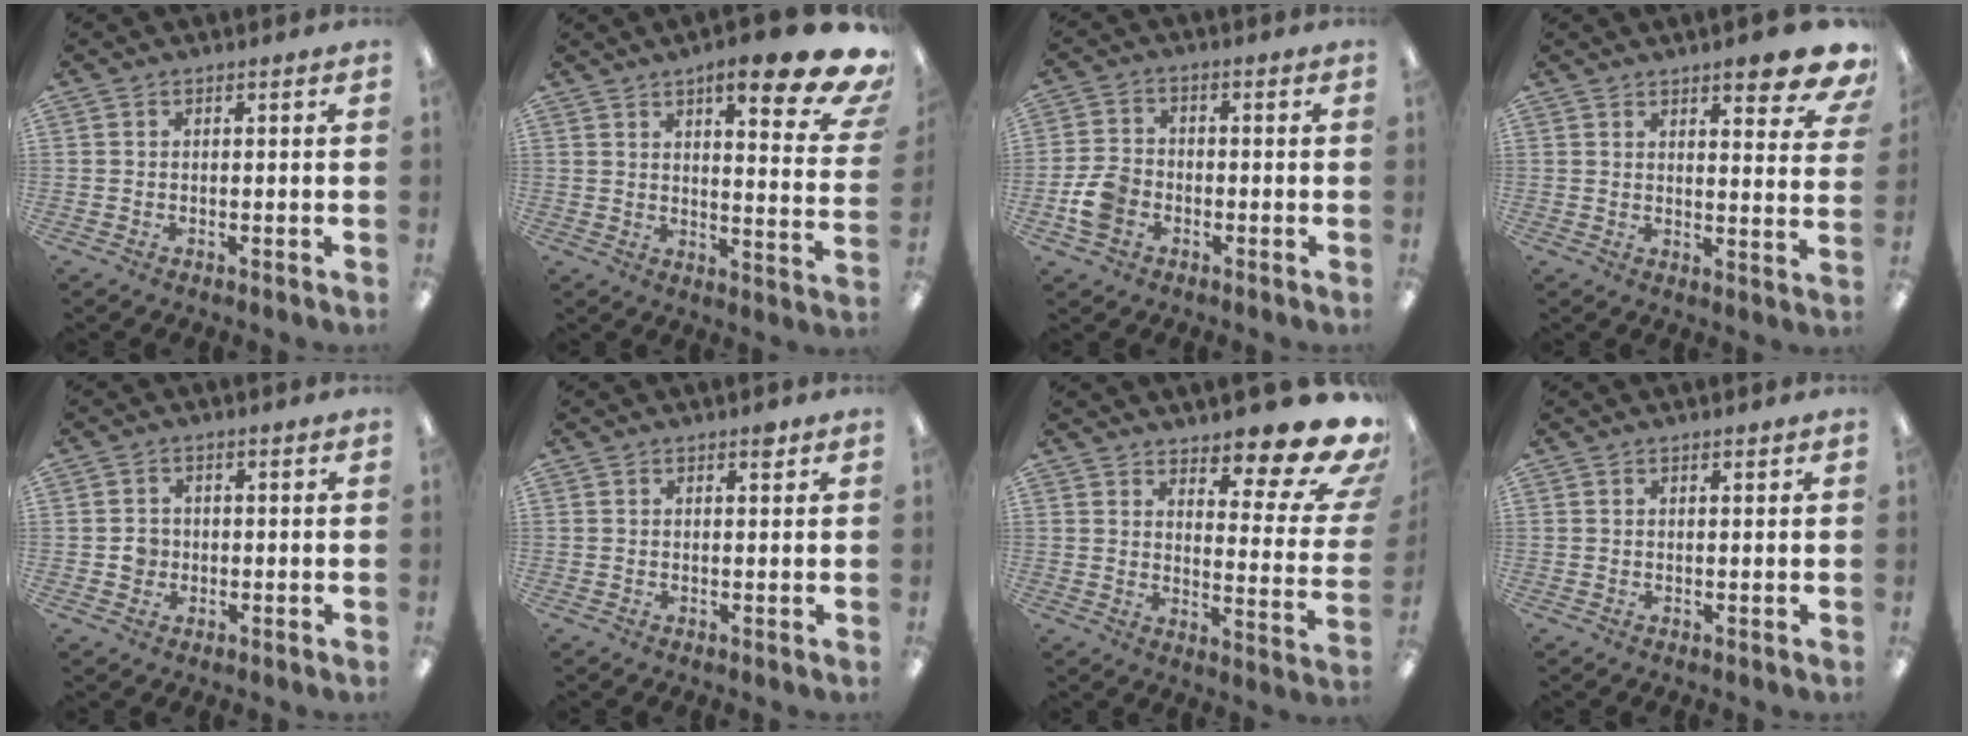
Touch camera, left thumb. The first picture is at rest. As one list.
[{"total": 15.3, "force": [10.0, 3.6, 11.1], "torque": [-0.145, -0.065, 0.153]}, {"total": 6.9, "force": [-2.5, 5.2, 3.8], "torque": [-0.071, 0.011, -0.047]}, {"total": 9.6, "force": [6.8, 2.3, 6.4], "torque": [-0.074, -0.045, 0.108]}, {"total": 2.9, "force": [-0.3, 2.7, 0.9], "torque": [-0.010, 0.001, -0.009]}, {"total": 1.8, "force": [1.2, 0.6, 1.2], "torque": [-0.010, -0.005, 0.017]}, {"total": 14.5, "force": [11.5, 3.6, 8.0], "torque": [-0.099, -0.106, 0.190]}, {"total": 0.7, "force": [0.6, 0.1, 0.3], "torque": [-0.007, 0.000, 0.011]}]